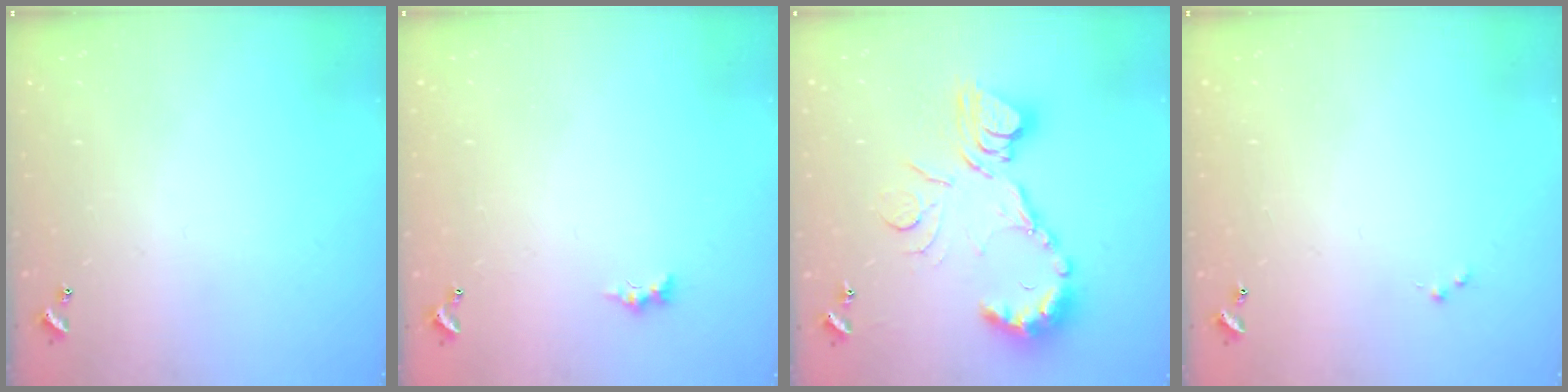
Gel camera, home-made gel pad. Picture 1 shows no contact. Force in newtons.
{"total": 0.0}
{"total": 17.9, "press": 17.9, "slide": 1.4}
{"total": 0.0}